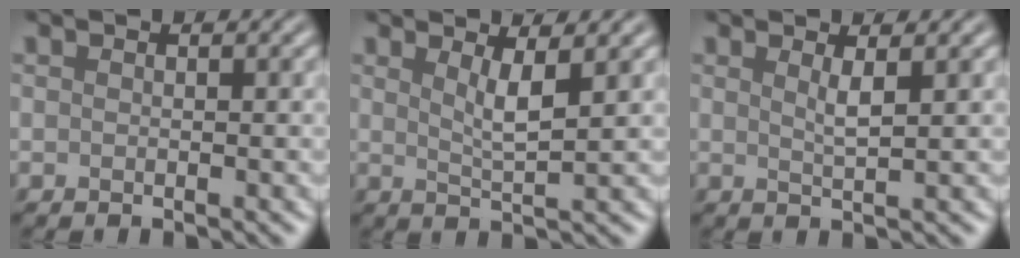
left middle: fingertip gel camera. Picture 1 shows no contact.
{"total": 2.7, "force": [1.2, 0.6, 2.3], "torque": [-0.034, -0.005, 0.020]}
{"total": 1.6, "force": [0.8, 0.3, 1.4], "torque": [-0.021, -0.003, 0.009]}